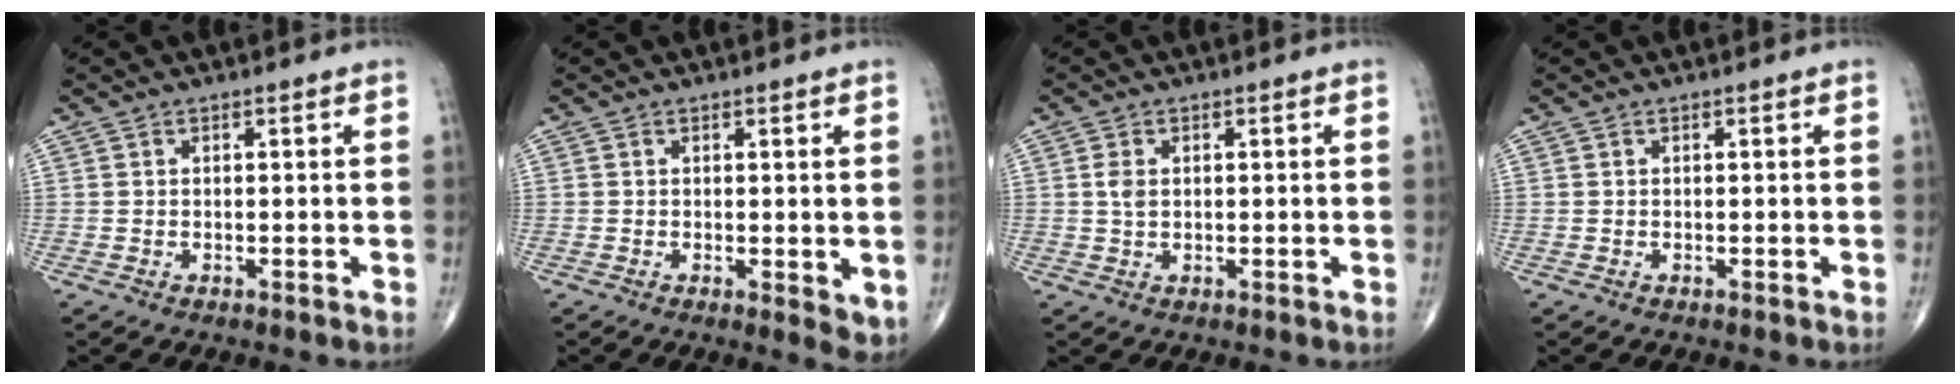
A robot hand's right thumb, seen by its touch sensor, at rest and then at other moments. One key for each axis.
{"total": 3.9, "fx": -0.2, "fy": 1.4, "fz": 3.6, "tx": -0.041, "ty": -0.012, "tz": -0.002}
{"total": 2.1, "fx": 0.4, "fy": 1.4, "fz": 1.6, "tx": -0.028, "ty": 0.000, "tz": 0.008}
{"total": 0.0}